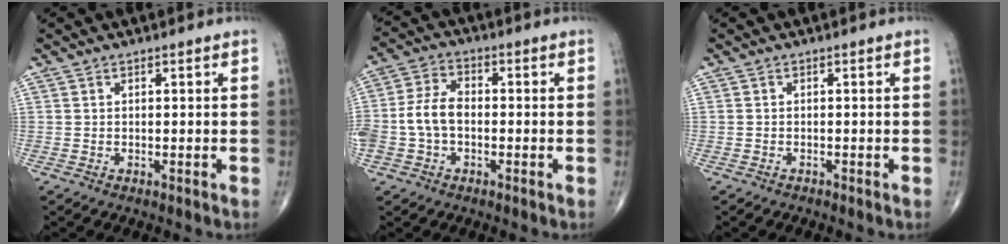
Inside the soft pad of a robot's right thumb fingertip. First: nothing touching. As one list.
[{"total": 8.0, "force": [-1.3, 5.3, 5.9], "torque": [-0.123, 0.025, -0.031]}, {"total": 0.6, "force": [-0.5, 0.3, 0.0], "torque": [-0.008, -0.001, -0.012]}]